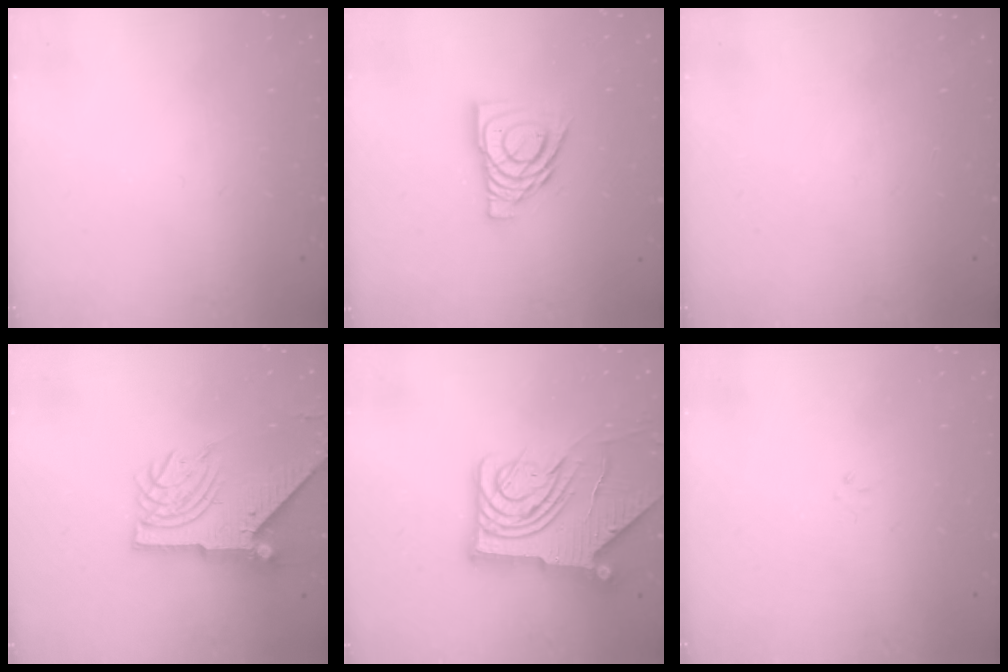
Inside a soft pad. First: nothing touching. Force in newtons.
{"total": 12.9, "press": 12.8, "slide": 1.6}
{"total": 0.0}
{"total": 11.5, "press": 11.4, "slide": 1.3}
{"total": 14.7, "press": 14.6, "slide": 1.7}
{"total": 0.0}